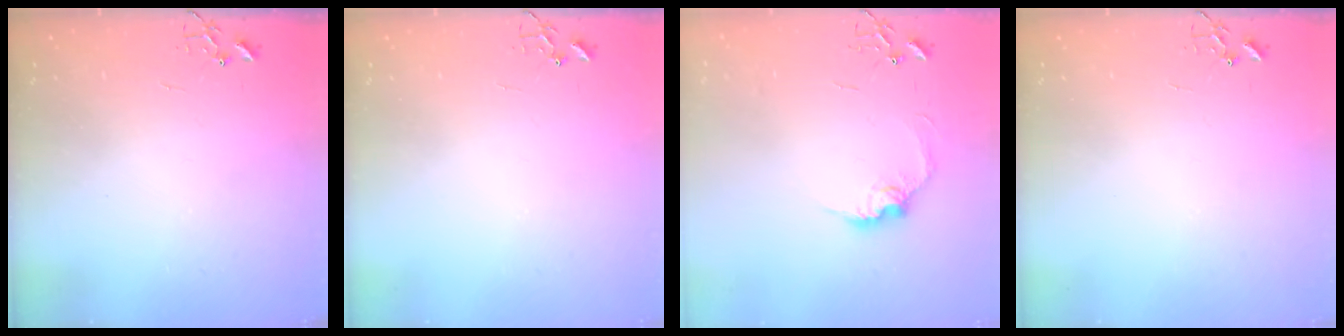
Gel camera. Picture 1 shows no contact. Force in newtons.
{"total": 0.0}
{"total": 10.1, "press": 10.0, "slide": 0.5}
{"total": 0.0}